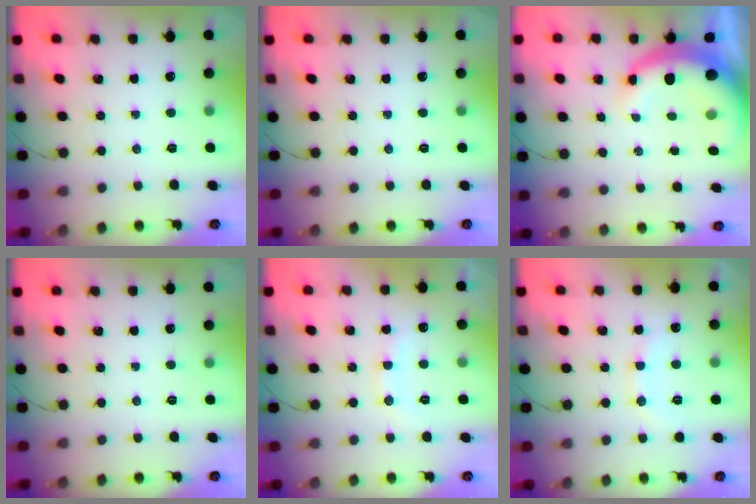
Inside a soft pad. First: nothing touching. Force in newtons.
{"total": 0.0}
{"total": 8.3, "press": 8.2, "slide": 1.4}
{"total": 0.0}
{"total": 9.8, "press": 9.7, "slide": 1.2}
{"total": 9.7, "press": 9.7, "slide": 1.1}